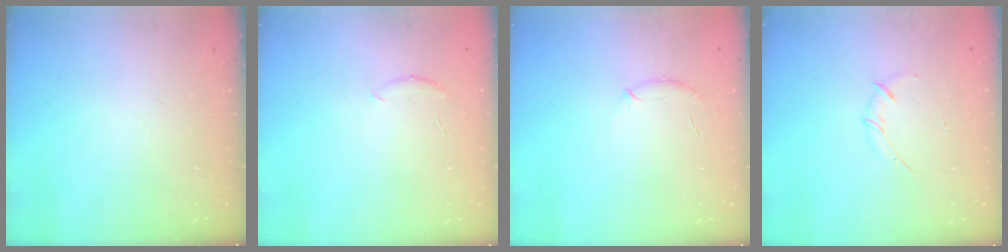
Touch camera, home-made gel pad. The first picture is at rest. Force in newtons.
{"total": 5.0, "press": 4.9, "slide": 1.0}
{"total": 6.1, "press": 5.9, "slide": 1.4}
{"total": 3.0, "press": 2.9, "slide": 0.8}